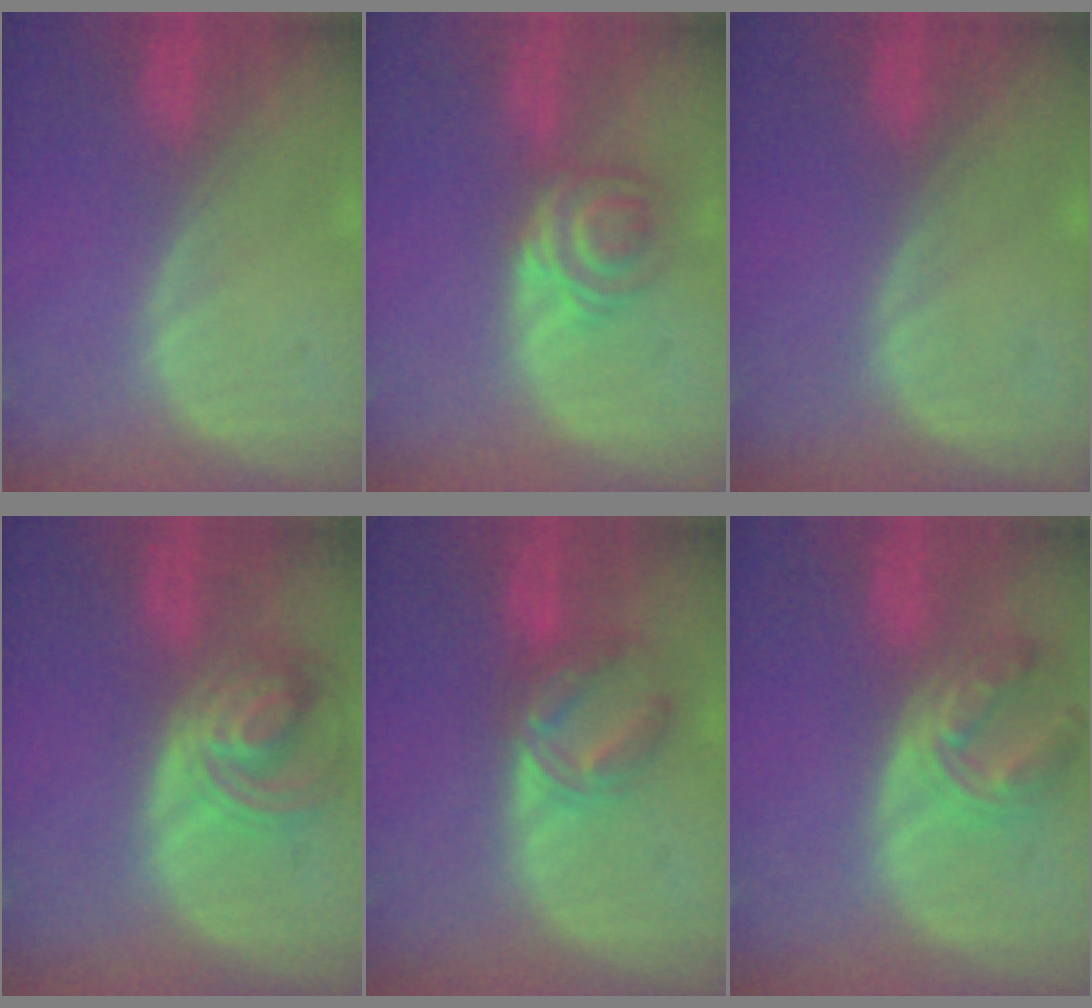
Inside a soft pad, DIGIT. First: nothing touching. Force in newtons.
{"total": 5.9, "press": 4.8, "slide": 3.4}
{"total": 0.0}
{"total": 7.7, "press": 6.9, "slide": 3.4}
{"total": 5.9, "press": 5.8, "slide": 1.0}
{"total": 7.9, "press": 6.9, "slide": 3.8}